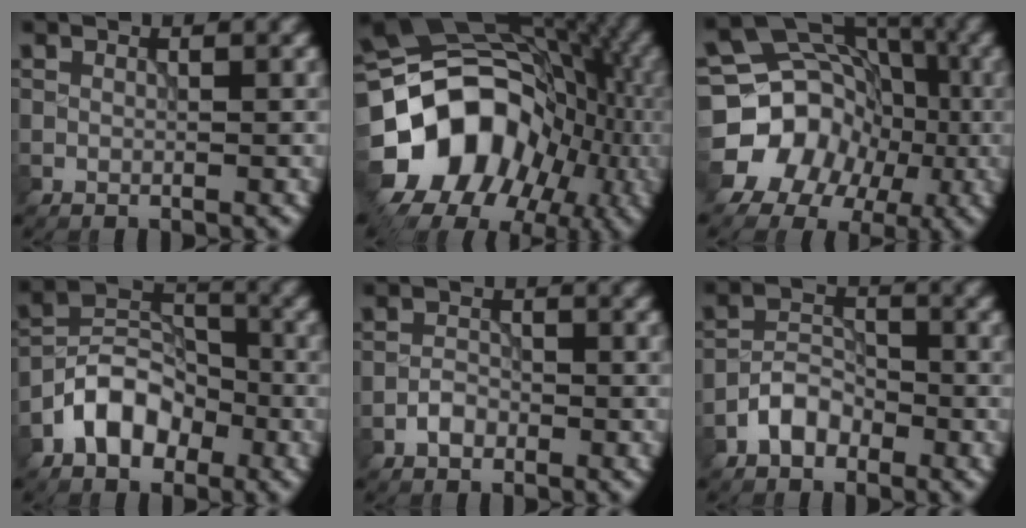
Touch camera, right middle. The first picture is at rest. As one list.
[{"total": 18.6, "force": [-4.4, 14.7, 10.5], "torque": [-0.188, 0.010, -0.085]}, {"total": 13.1, "force": [-4.4, 11.3, 4.9], "torque": [-0.080, -0.014, -0.102]}, {"total": 5.7, "force": [-3.1, 3.7, 3.1], "torque": [-0.048, 0.007, -0.063]}, {"total": 1.7, "force": [-1.0, 1.1, 0.9], "torque": [-0.014, 0.005, -0.021]}, {"total": 3.1, "force": [-1.9, 1.9, 1.5], "torque": [-0.023, 0.012, -0.041]}]